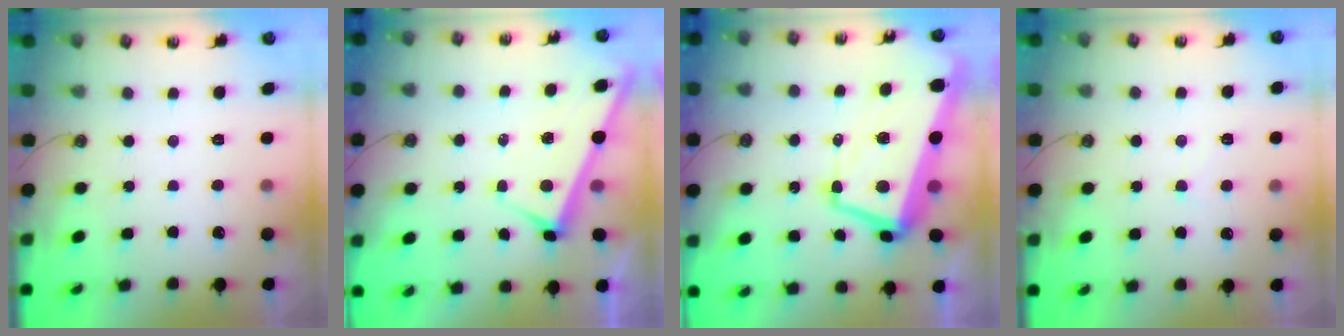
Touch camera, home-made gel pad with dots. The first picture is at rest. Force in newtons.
{"total": 3.1, "press": 3.1, "slide": 0.0}
{"total": 10.8, "press": 10.6, "slide": 2.4}
{"total": 2.6, "press": 2.6, "slide": 0.4}